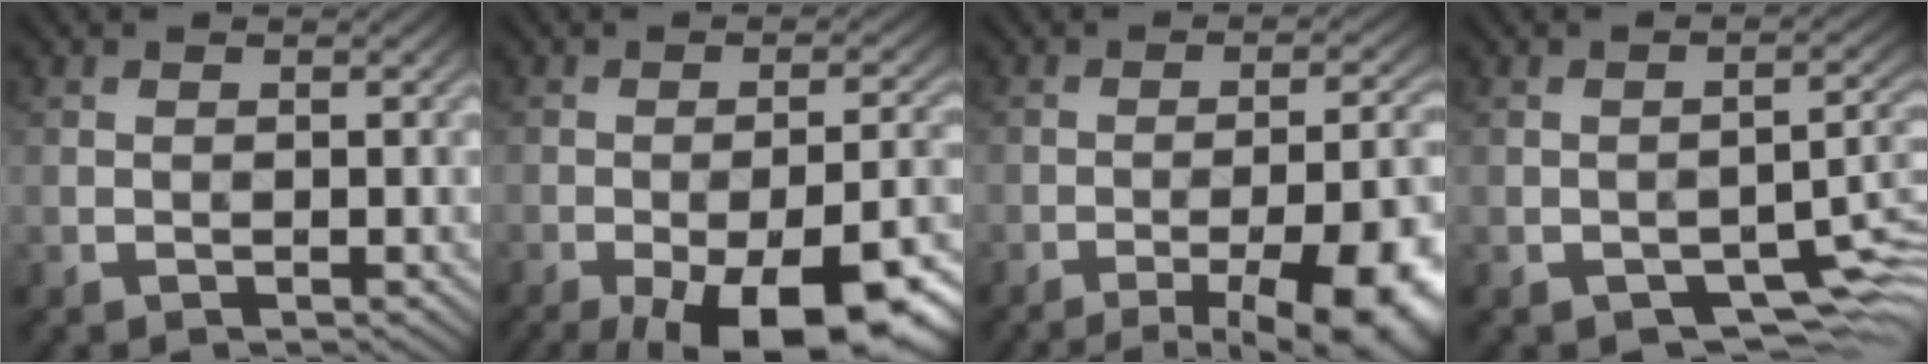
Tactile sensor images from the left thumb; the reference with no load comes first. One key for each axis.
{"total": 17.9, "fx": -10.6, "fy": 6.6, "fz": 12.7, "tx": -0.163, "ty": -0.015, "tz": -0.140}
{"total": 15.0, "fx": -8.1, "fy": 4.3, "fz": 11.9, "tx": -0.129, "ty": 0.011, "tz": -0.111}
{"total": 7.1, "fx": -3.8, "fy": 3.2, "fz": 5.0, "tx": -0.062, "ty": -0.011, "tz": -0.053}